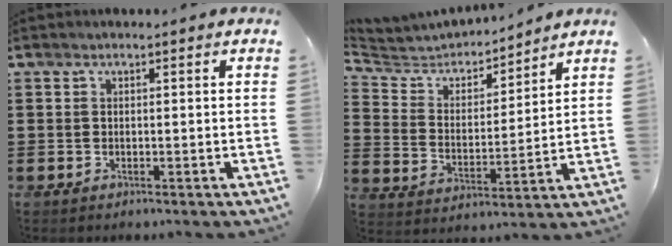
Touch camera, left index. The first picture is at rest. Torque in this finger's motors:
{"motor_torque": [1.95, -0.18, -0.05, -0.01]}